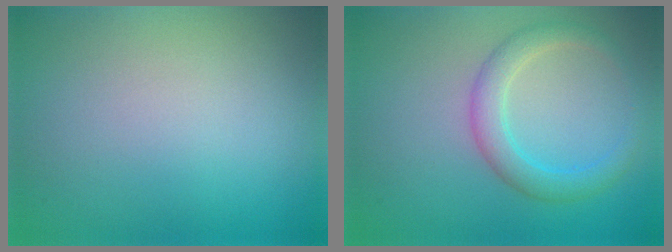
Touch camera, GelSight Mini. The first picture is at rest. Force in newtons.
{"total": 2.9, "press": 2.9, "slide": 0.2}